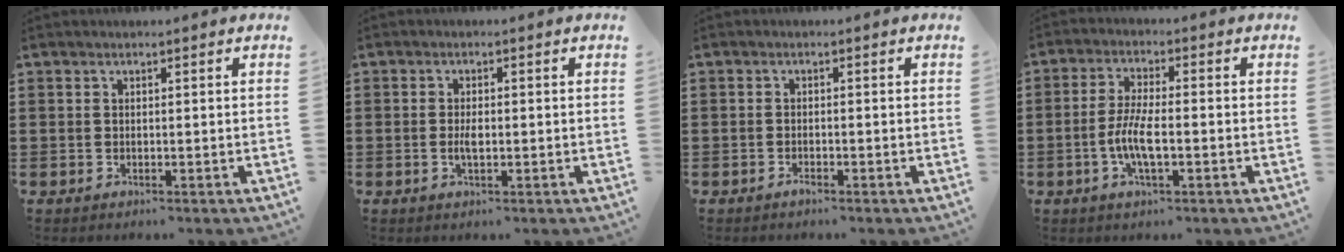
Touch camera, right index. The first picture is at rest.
{"total": 2.3, "force": [-0.3, 1.0, 2.1], "torque": [-0.047, -0.002, -0.008]}
{"total": 1.0, "force": [-0.9, 0.3, 0.5], "torque": [-0.012, -0.004, -0.015]}
{"total": 5.8, "force": [-1.7, 1.6, 5.3], "torque": [-0.118, -0.004, -0.038]}